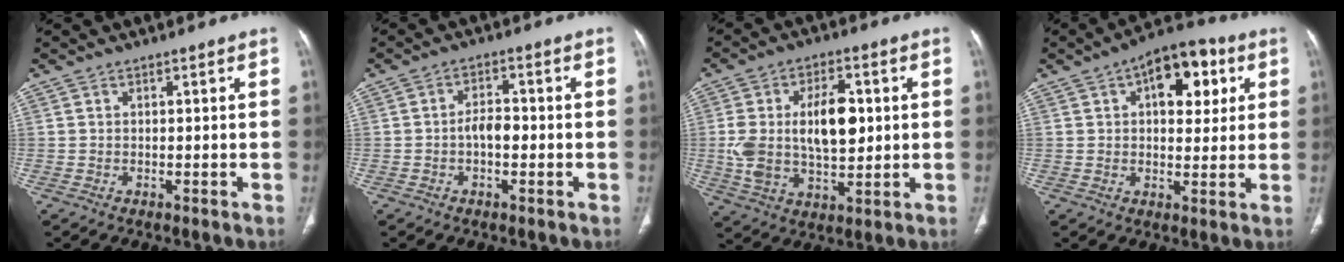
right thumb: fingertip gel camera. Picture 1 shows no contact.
{"total": 3.9, "force": [-0.8, 2.1, 3.2], "torque": [-0.049, 0.013, -0.018]}
{"total": 15.2, "force": [1.5, 8.3, 12.6], "torque": [-0.216, 0.007, 0.033]}
{"total": 12.8, "force": [4.4, 7.1, 9.7], "torque": [-0.096, 0.007, 0.059]}